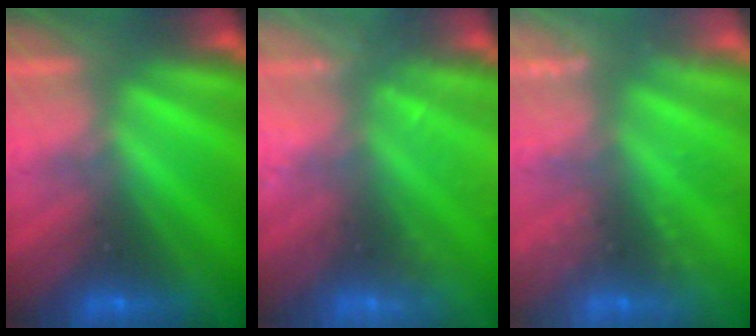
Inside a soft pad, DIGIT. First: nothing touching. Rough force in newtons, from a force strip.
{"total": 2.7}
{"total": 2.4}